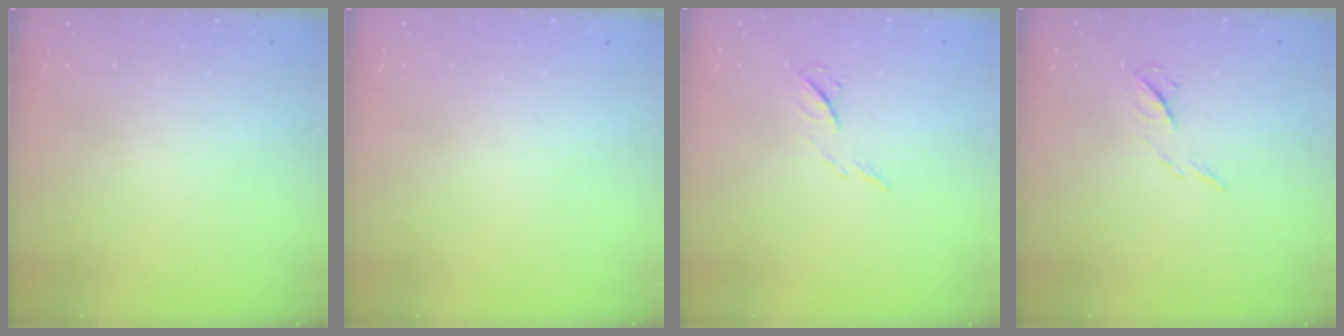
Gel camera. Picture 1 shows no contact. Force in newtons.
{"total": 0.0}
{"total": 6.1, "press": 5.9, "slide": 1.3}
{"total": 6.1, "press": 5.9, "slide": 1.3}